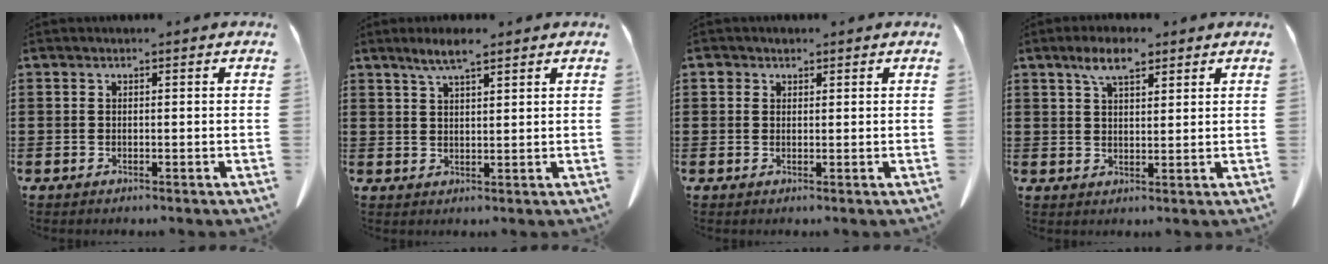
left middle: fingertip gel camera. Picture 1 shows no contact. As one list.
[{"total": 4.4, "force": [3.2, 0.5, 3.0], "torque": [-0.065, -0.001, 0.057]}, {"total": 1.3, "force": [0.8, 0.9, 0.3], "torque": [-0.003, -0.002, 0.015]}, {"total": 5.7, "force": [3.7, 1.9, 3.8], "torque": [-0.084, 0.002, 0.066]}]